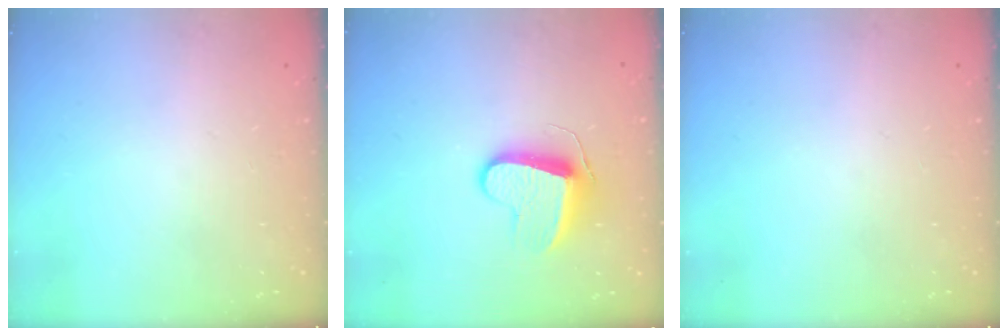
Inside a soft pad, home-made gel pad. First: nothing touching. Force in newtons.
{"total": 9.2, "press": 9.2, "slide": 0.2}
{"total": 0.0}